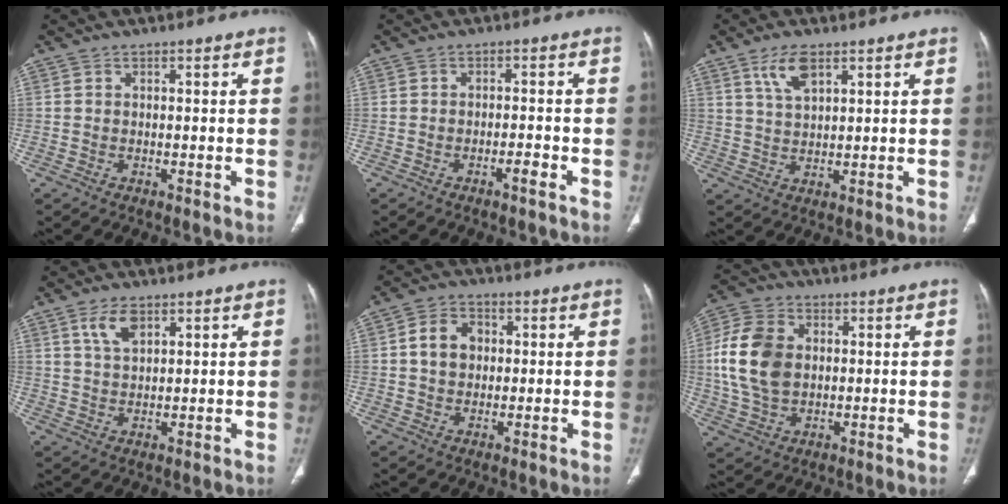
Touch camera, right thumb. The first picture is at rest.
{"total": 2.2, "force": [-1.5, 0.3, 1.7], "torque": [-0.033, 0.009, -0.025]}
{"total": 5.6, "force": [3.3, 2.3, 4.0], "torque": [-0.071, -0.013, 0.066]}
{"total": 4.9, "force": [2.8, 2.4, 3.3], "torque": [-0.054, -0.011, 0.056]}
{"total": 6.7, "force": [0.9, 5.4, 4.0], "torque": [-0.049, 0.007, 0.011]}
{"total": 13.2, "force": [1.3, 9.5, 9.2], "torque": [-0.173, 0.005, 0.024]}